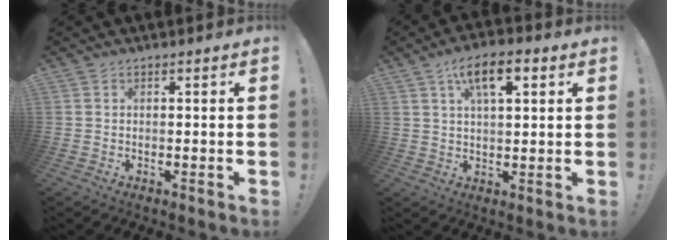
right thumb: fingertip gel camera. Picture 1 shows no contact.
{"total": 9.9, "force": [4.3, 4.2, 7.8], "torque": [-0.118, -0.006, 0.072]}